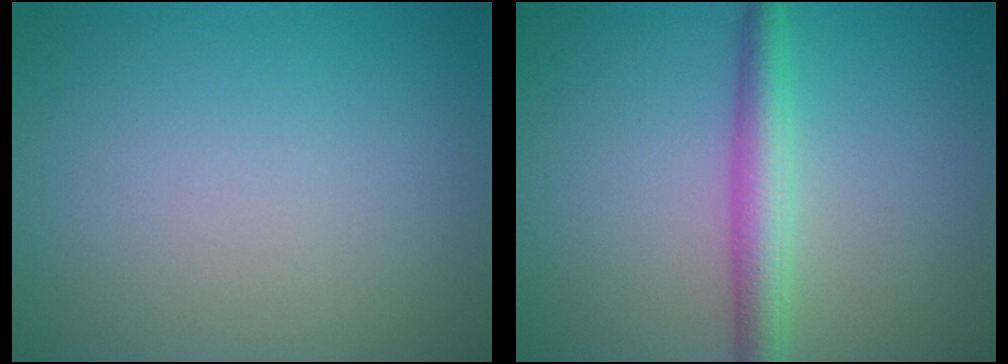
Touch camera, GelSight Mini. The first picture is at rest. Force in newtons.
{"total": 3.7, "press": 3.7, "slide": 0.0}